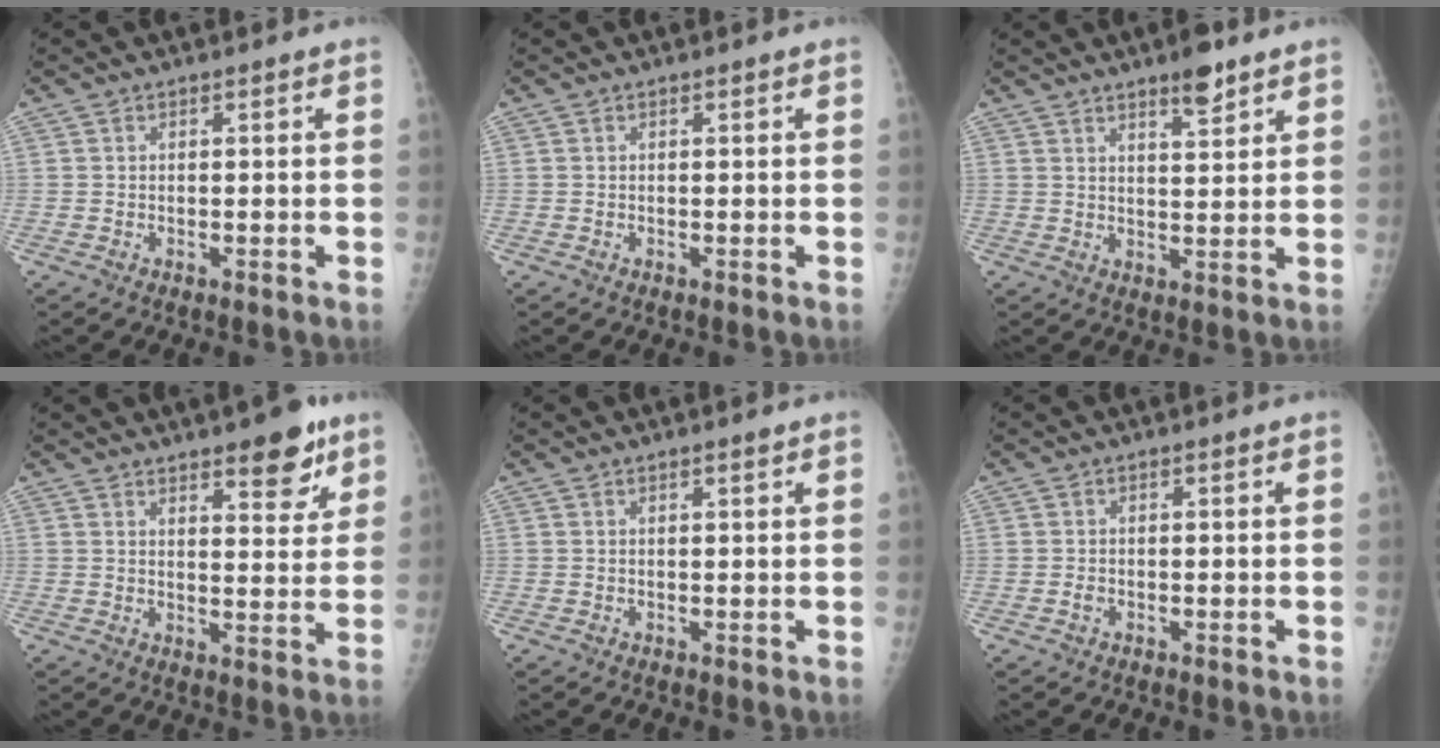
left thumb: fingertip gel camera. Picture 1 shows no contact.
{"total": 0.0}
{"total": 5.7, "force": [4.0, 1.5, 3.7], "torque": [-0.046, -0.027, 0.060]}
{"total": 9.1, "force": [5.9, 3.1, 6.2], "torque": [-0.059, -0.034, 0.081]}
{"total": 1.0, "force": [0.7, 0.1, 0.6], "torque": [-0.008, -0.004, 0.012]}
{"total": 0.7, "force": [-0.2, 0.5, 0.5], "torque": [-0.007, 0.000, -0.003]}